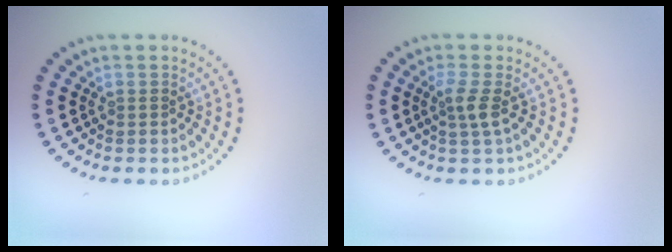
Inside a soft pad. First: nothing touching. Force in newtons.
{"total": 2.0, "press": 1.4, "slide": 1.4}